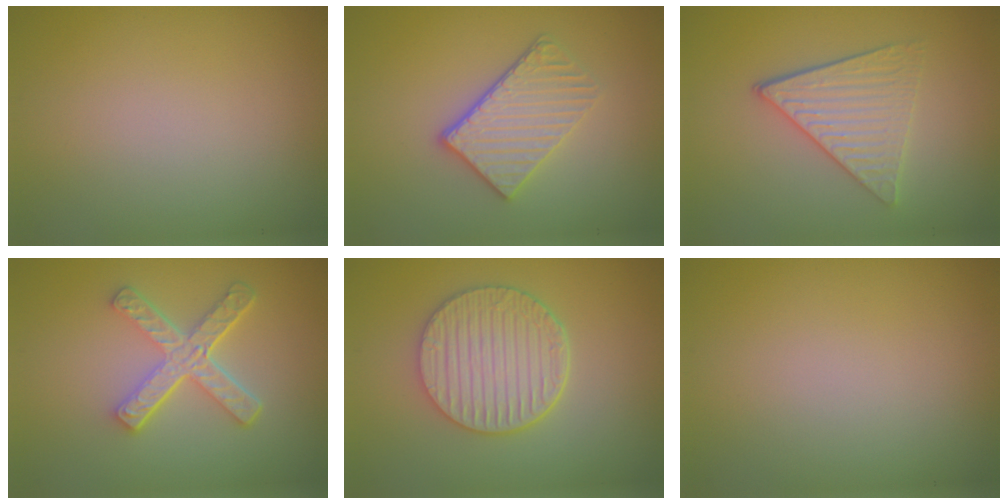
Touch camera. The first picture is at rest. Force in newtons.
{"total": 3.8, "press": 3.2, "slide": 2.0}
{"total": 4.1, "press": 3.3, "slide": 2.3}
{"total": 4.9, "press": 3.5, "slide": 3.4}
{"total": 5.9, "press": 4.7, "slide": 3.6}
{"total": 0.0}